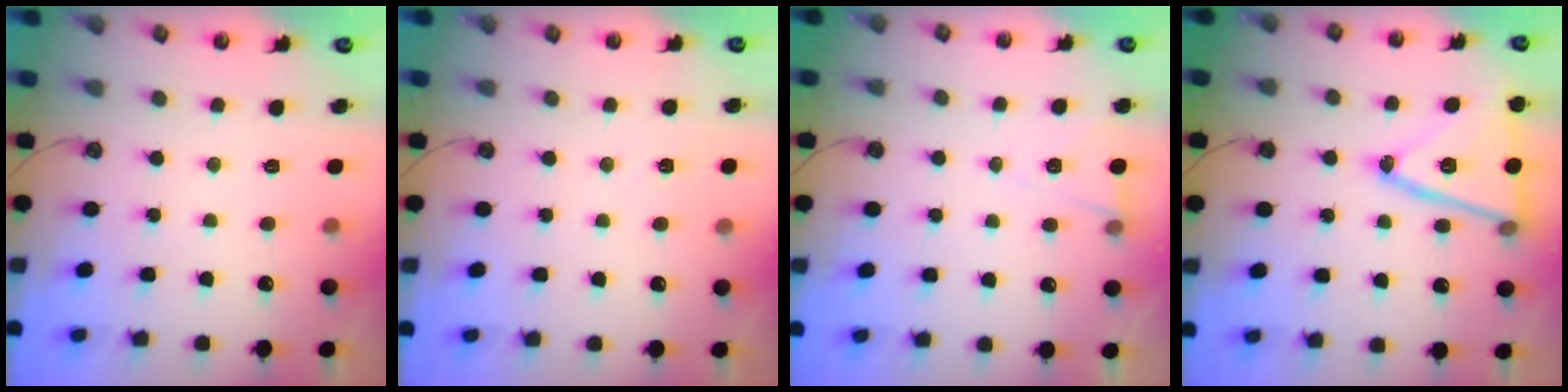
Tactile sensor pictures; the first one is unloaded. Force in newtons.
{"total": 2.3, "press": 1.3, "slide": 1.9}
{"total": 6.0, "press": 4.0, "slide": 4.4}
{"total": 18.6, "press": 18.3, "slide": 3.5}